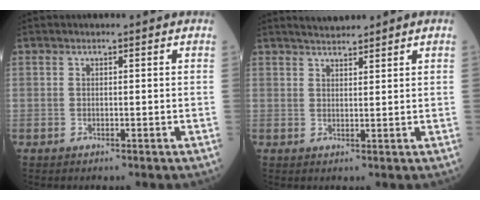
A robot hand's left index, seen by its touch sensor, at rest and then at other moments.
{"total": 2.8, "force": [2.7, 0.0, 0.7], "torque": [-0.016, 0.009, 0.049]}